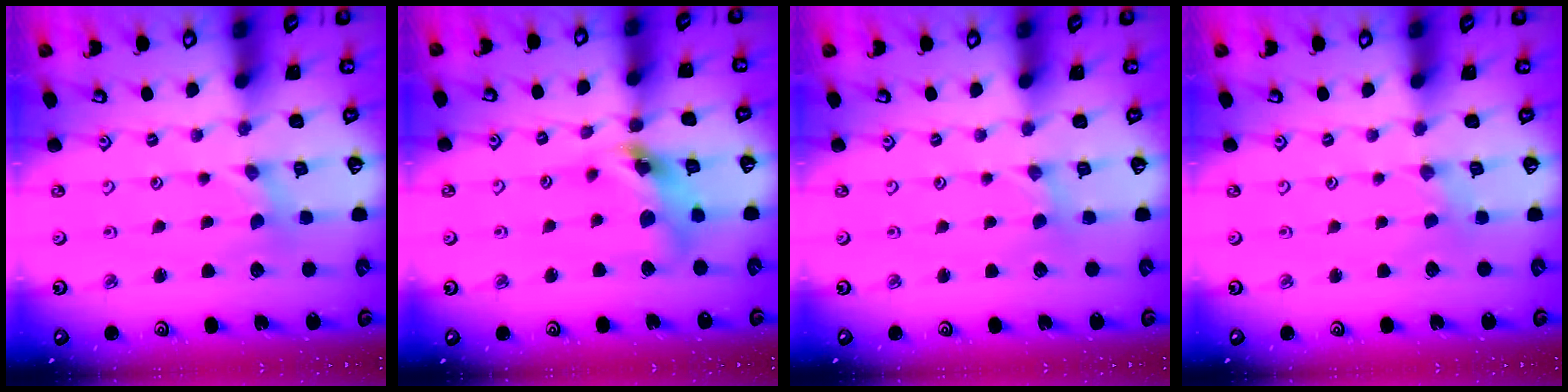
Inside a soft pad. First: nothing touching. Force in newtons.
{"total": 13.5, "press": 13.3, "slide": 1.8}
{"total": 0.6, "press": 0.6, "slide": 0.2}
{"total": 0.0}